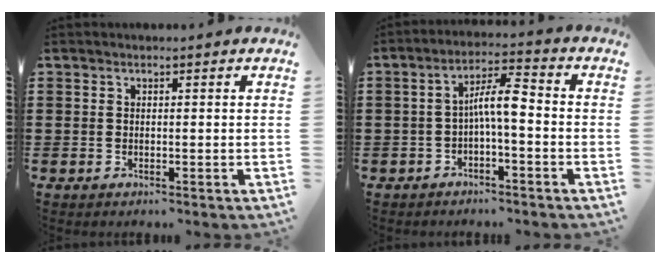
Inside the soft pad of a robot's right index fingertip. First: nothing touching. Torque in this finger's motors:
{"motor_torque": [0.98, -0.48, 0.17, 0.15]}